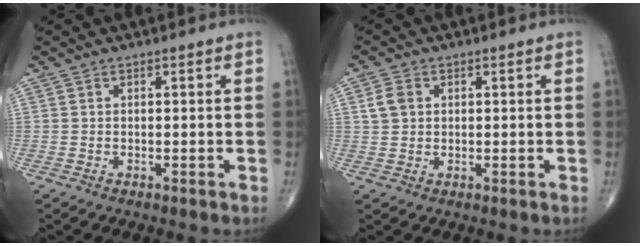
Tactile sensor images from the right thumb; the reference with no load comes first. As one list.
[{"total": 3.5, "force": [0.9, 2.7, 2.0], "torque": [-0.034, 0.004, 0.018]}]